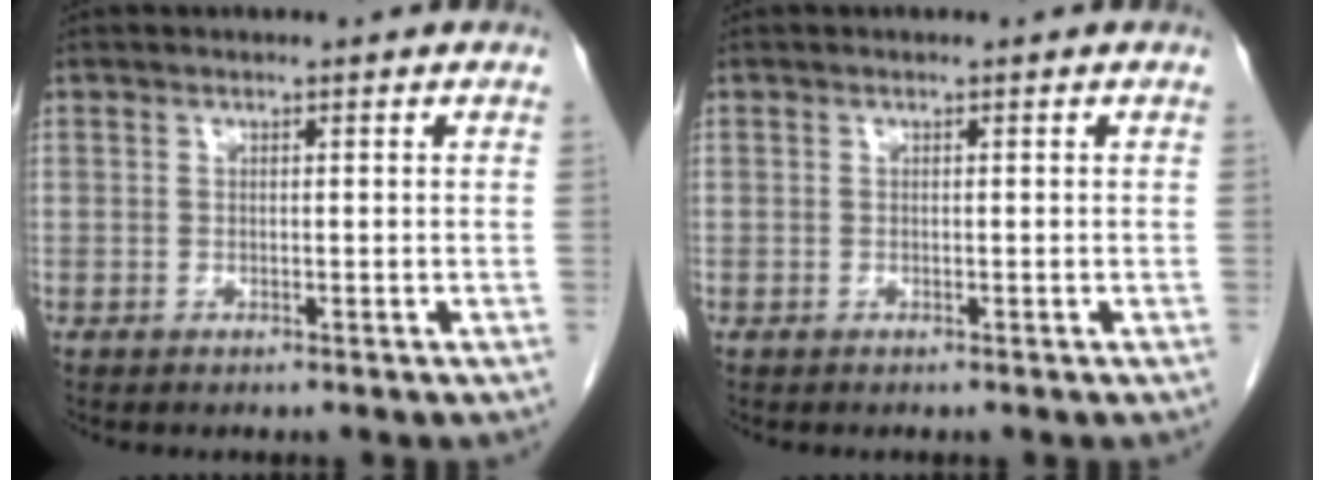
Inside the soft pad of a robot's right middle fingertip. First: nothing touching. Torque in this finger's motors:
{"motor_torque": [-0.06, -0.19, -0.03, 0.00]}